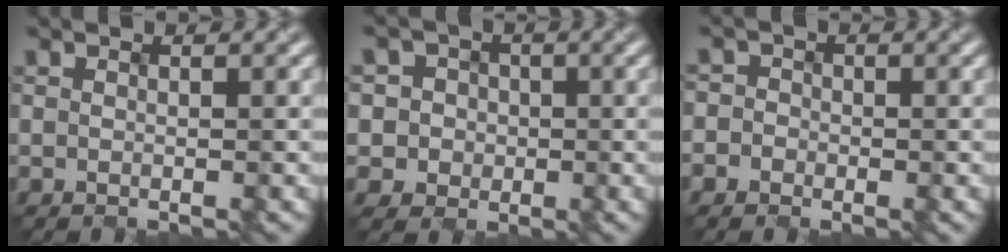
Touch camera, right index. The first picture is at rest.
{"total": 3.2, "force": [-0.3, 3.2, 0.2], "torque": [0.002, 0.011, -0.003]}
{"total": 1.8, "force": [-0.9, 1.5, -0.3], "torque": [0.023, 0.000, -0.029]}